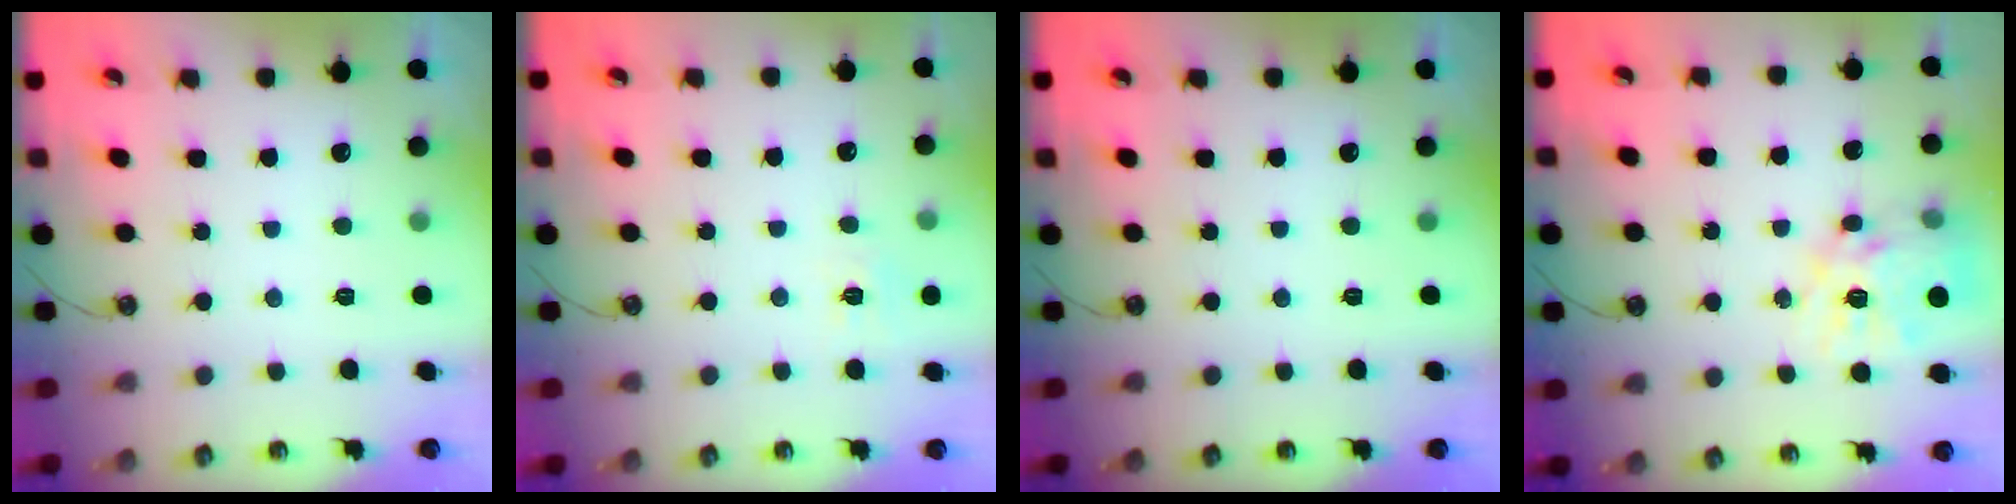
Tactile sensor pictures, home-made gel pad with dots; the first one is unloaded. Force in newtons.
{"total": 6.8, "press": 6.7, "slide": 0.7}
{"total": 0.0}
{"total": 14.7, "press": 14.6, "slide": 1.5}